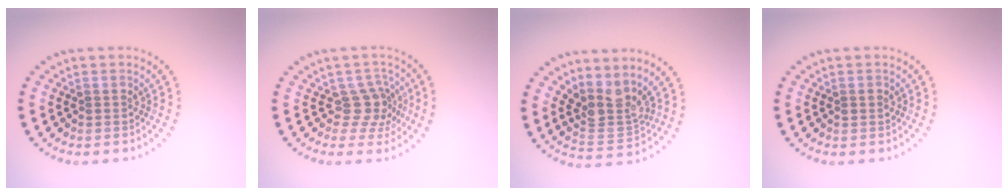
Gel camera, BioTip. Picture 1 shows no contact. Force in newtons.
{"total": 2.7, "press": 2.0, "slide": 1.7}
{"total": 3.6, "press": 2.7, "slide": 2.4}
{"total": 0.9, "press": 0.9, "slide": 0.3}